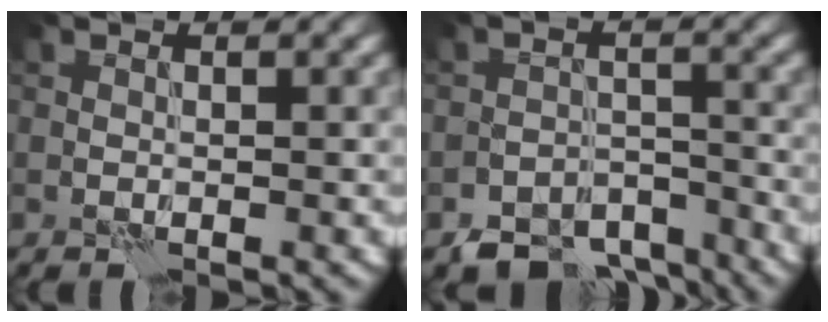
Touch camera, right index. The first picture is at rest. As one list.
[{"total": 6.7, "force": [-5.4, 3.5, 2.0], "torque": [-0.020, -0.012, -0.086]}]